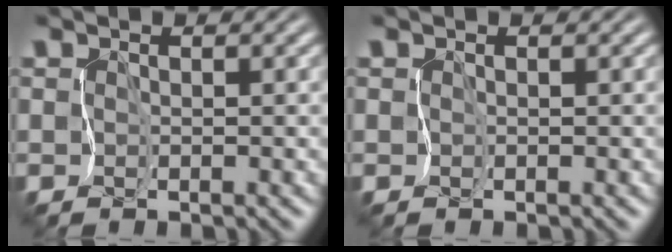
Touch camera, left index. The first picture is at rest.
{"total": 0.0}